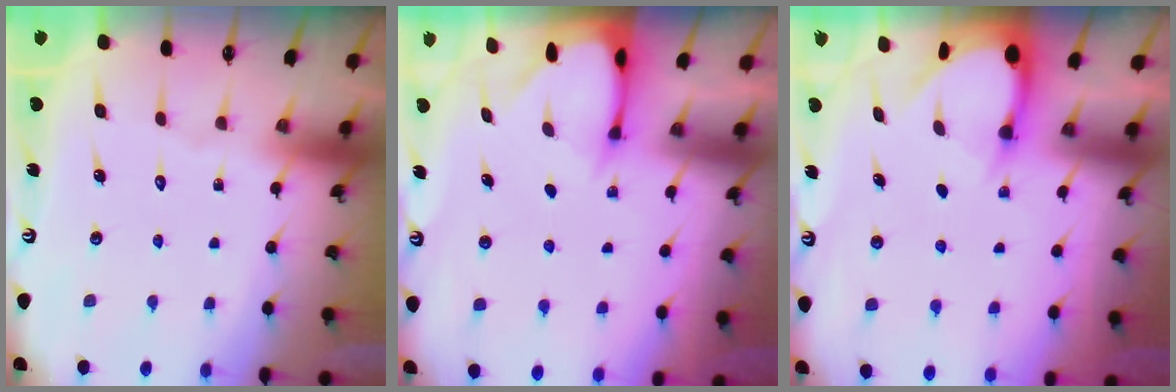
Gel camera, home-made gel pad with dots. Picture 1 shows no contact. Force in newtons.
{"total": 2.4, "press": 2.4, "slide": 0.3}
{"total": 3.1, "press": 3.1, "slide": 0.2}